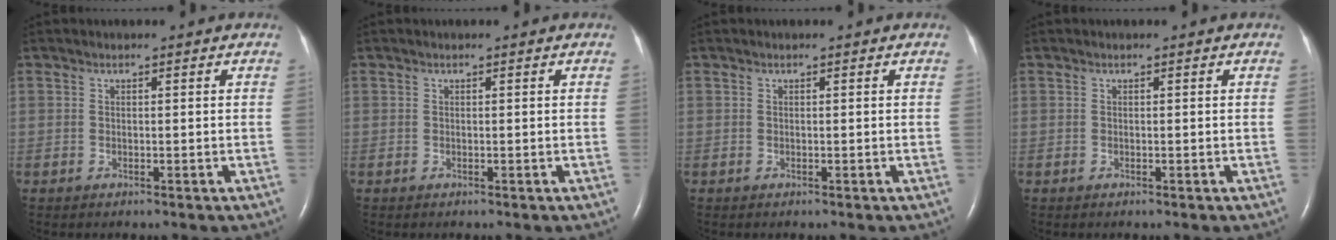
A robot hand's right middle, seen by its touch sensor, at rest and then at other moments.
{"total": 0.0}
{"total": 0.0}
{"total": 0.0}